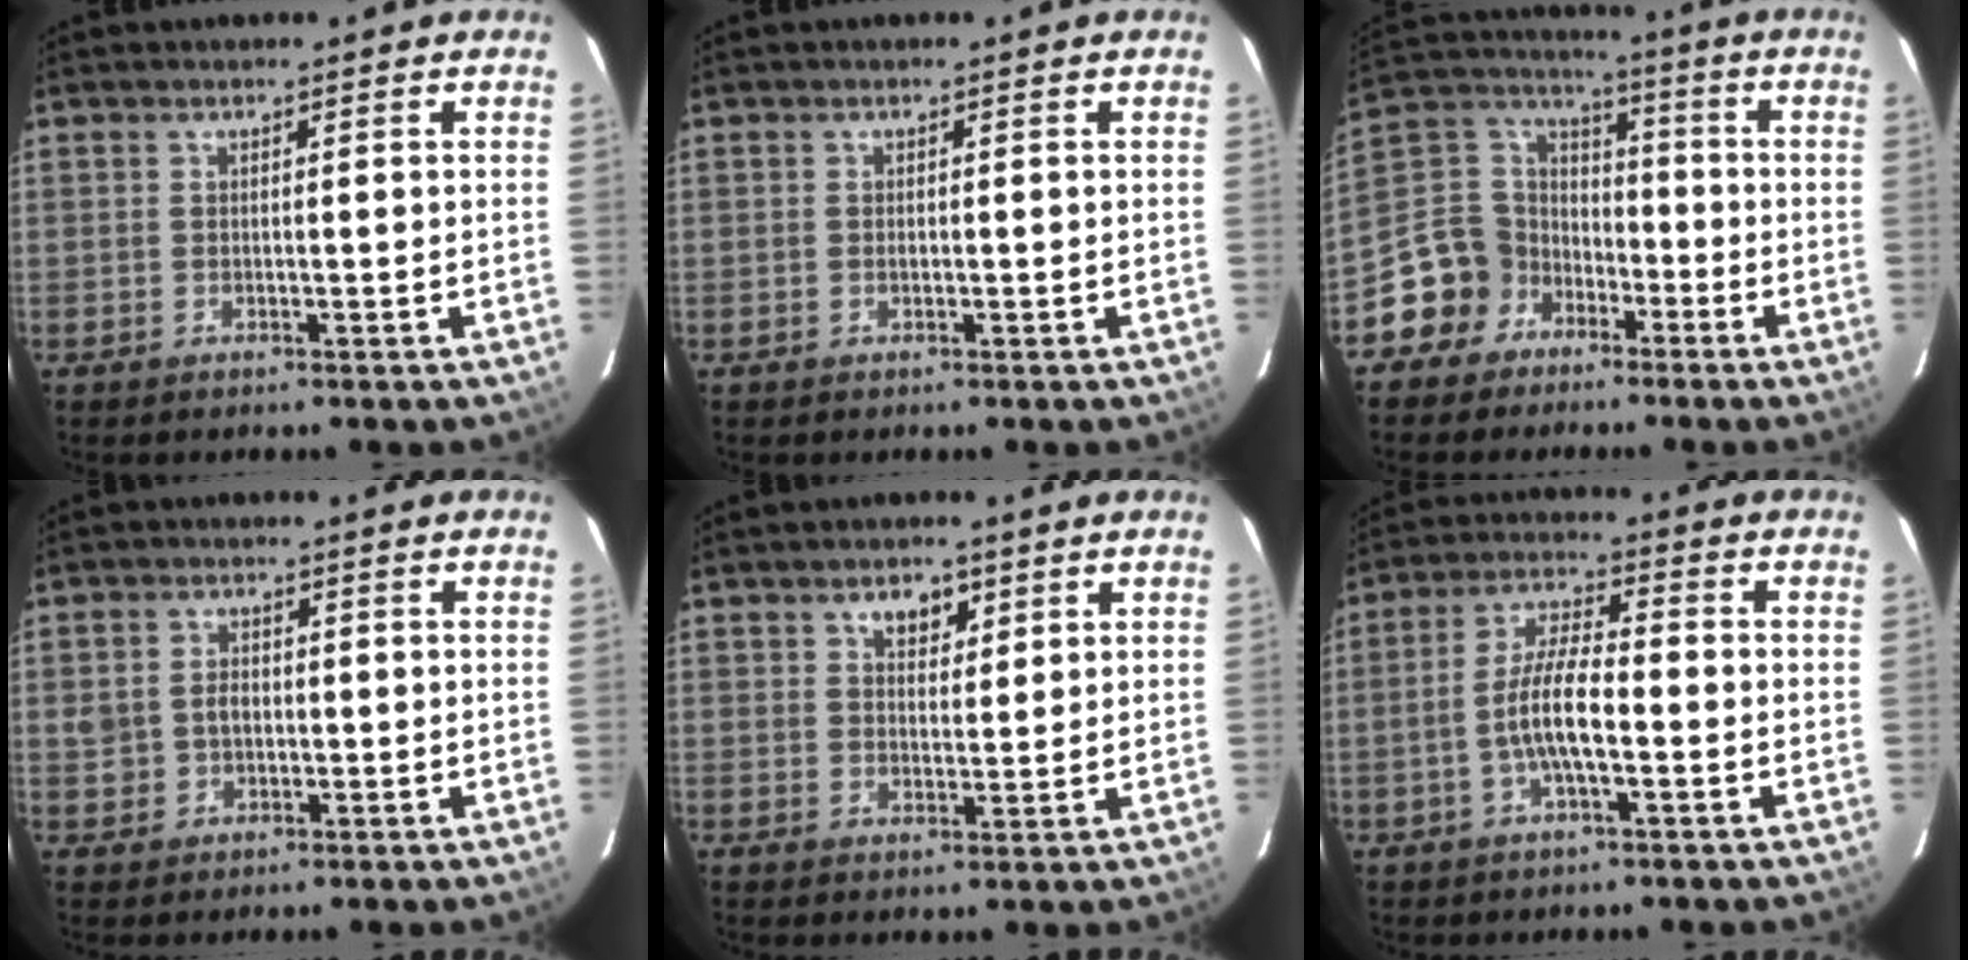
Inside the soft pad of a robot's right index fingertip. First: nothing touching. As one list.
[{"total": 0.5, "force": [-0.1, 0.4, 0.3], "torque": [-0.004, -0.001, -0.001]}, {"total": 11.8, "force": [-6.8, 9.4, 2.2], "torque": [-0.069, 0.050, -0.125]}, {"total": 3.8, "force": [-0.2, 3.3, 1.9], "torque": [-0.038, 0.007, 0.000]}, {"total": 4.0, "force": [2.2, 2.5, 2.2], "torque": [-0.027, 0.002, 0.036]}, {"total": 8.1, "force": [-2.4, 2.0, 7.5], "torque": [-0.152, 0.005, -0.045]}]